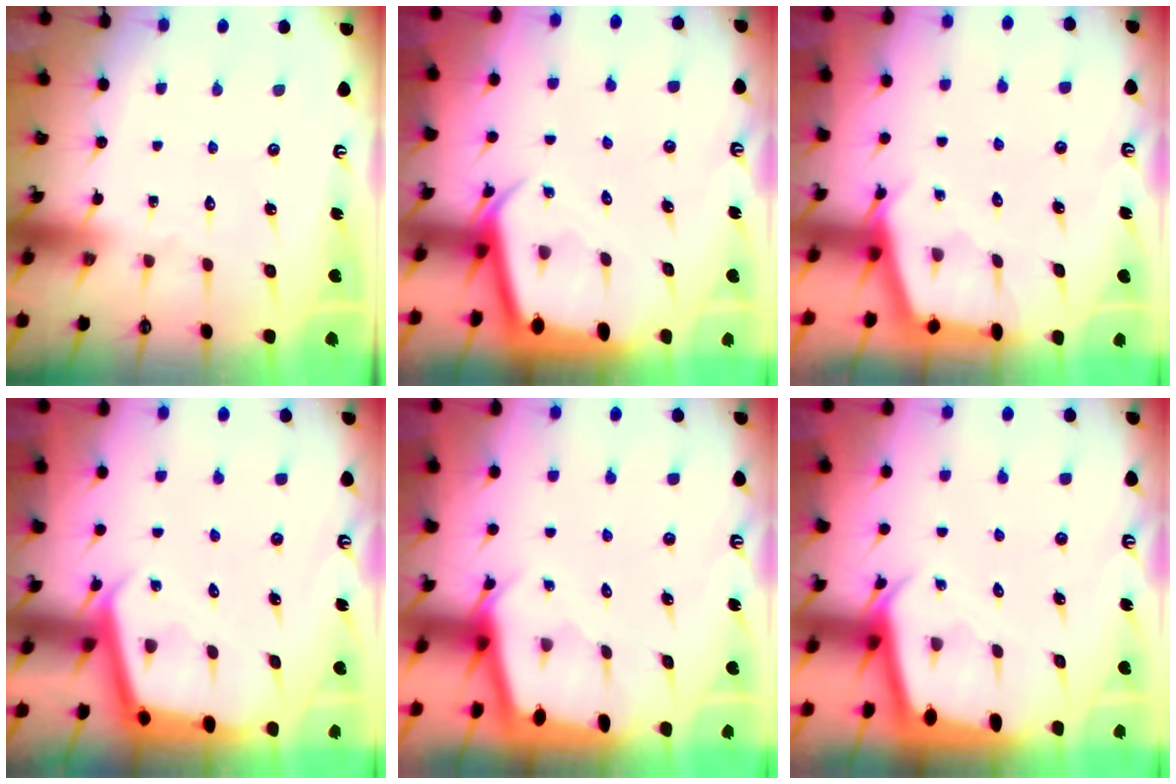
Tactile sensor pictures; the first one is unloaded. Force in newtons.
{"total": 3.4, "press": 3.4, "slide": 0.1}
{"total": 2.5, "press": 2.5, "slide": 0.1}
{"total": 3.5, "press": 3.5, "slide": 0.3}
{"total": 2.1, "press": 2.1, "slide": 0.1}
{"total": 2.2, "press": 2.2, "slide": 0.1}